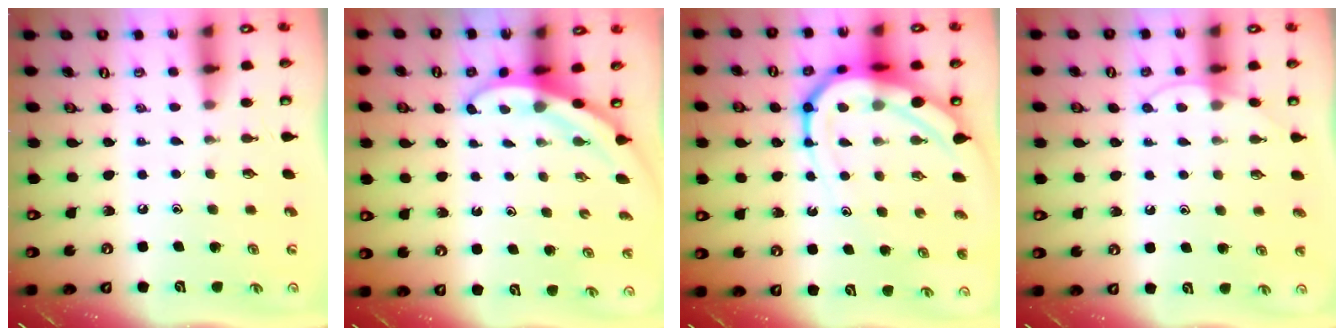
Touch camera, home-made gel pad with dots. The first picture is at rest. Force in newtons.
{"total": 3.0, "press": 3.0, "slide": 0.2}
{"total": 13.6, "press": 13.5, "slide": 1.5}
{"total": 5.6, "press": 5.6, "slide": 0.7}